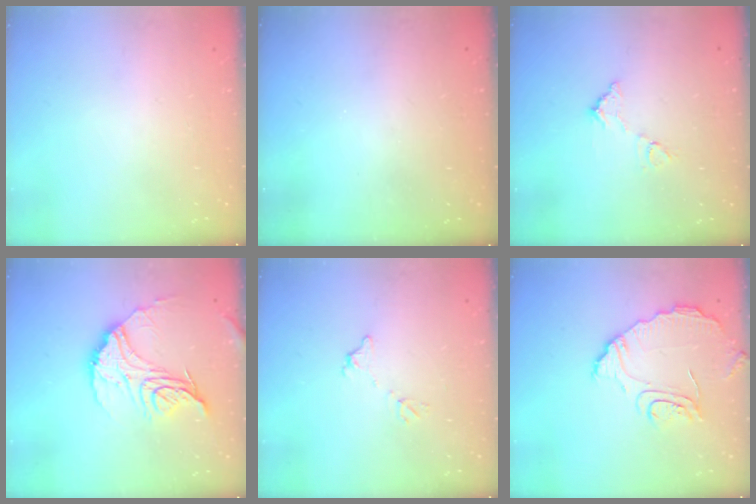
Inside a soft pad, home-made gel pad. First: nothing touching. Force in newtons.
{"total": 3.3, "press": 3.3, "slide": 0.1}
{"total": 7.0, "press": 7.0, "slide": 0.3}
{"total": 16.1, "press": 16.1, "slide": 1.1}
{"total": 6.2, "press": 6.2, "slide": 0.3}
{"total": 10.7, "press": 10.7, "slide": 0.2}